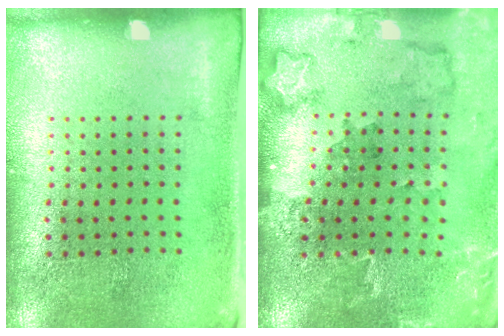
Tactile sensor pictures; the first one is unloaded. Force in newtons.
{"total": 1.8, "press": 1.7, "slide": 0.4}